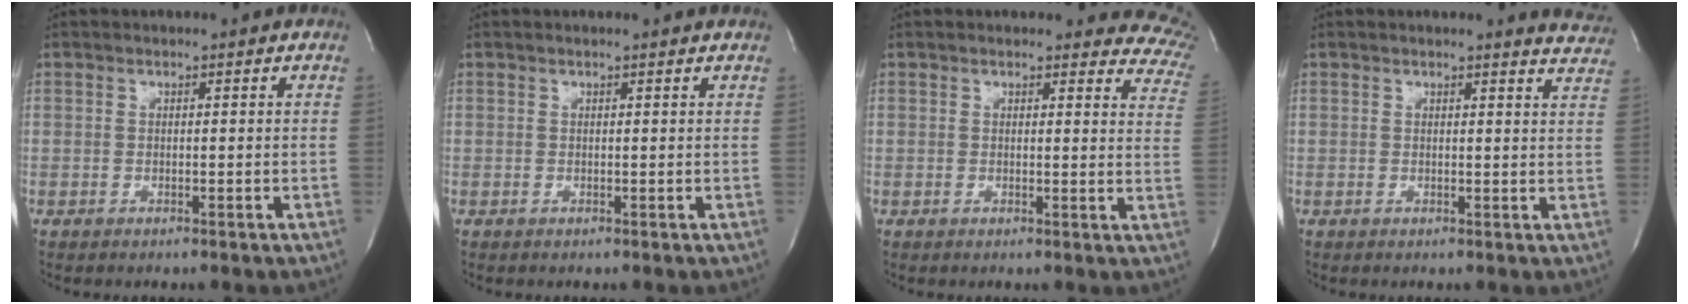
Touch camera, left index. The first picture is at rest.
{"total": 1.2, "force": [1.1, 0.1, 0.3], "torque": [-0.012, 0.006, 0.008]}
{"total": 10.8, "force": [9.9, 3.8, 1.6], "torque": [0.035, -0.050, 0.057]}
{"total": 5.2, "force": [5.2, 0.6, 0.4], "torque": [0.008, -0.038, 0.021]}